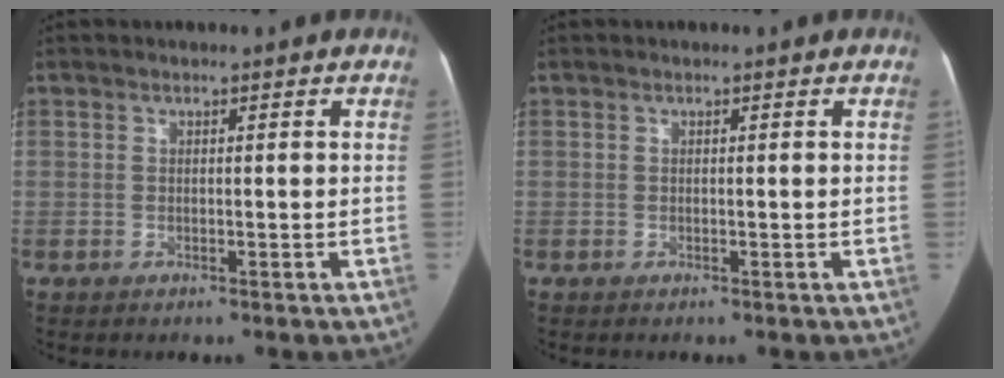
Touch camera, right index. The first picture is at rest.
{"total": 0.0}